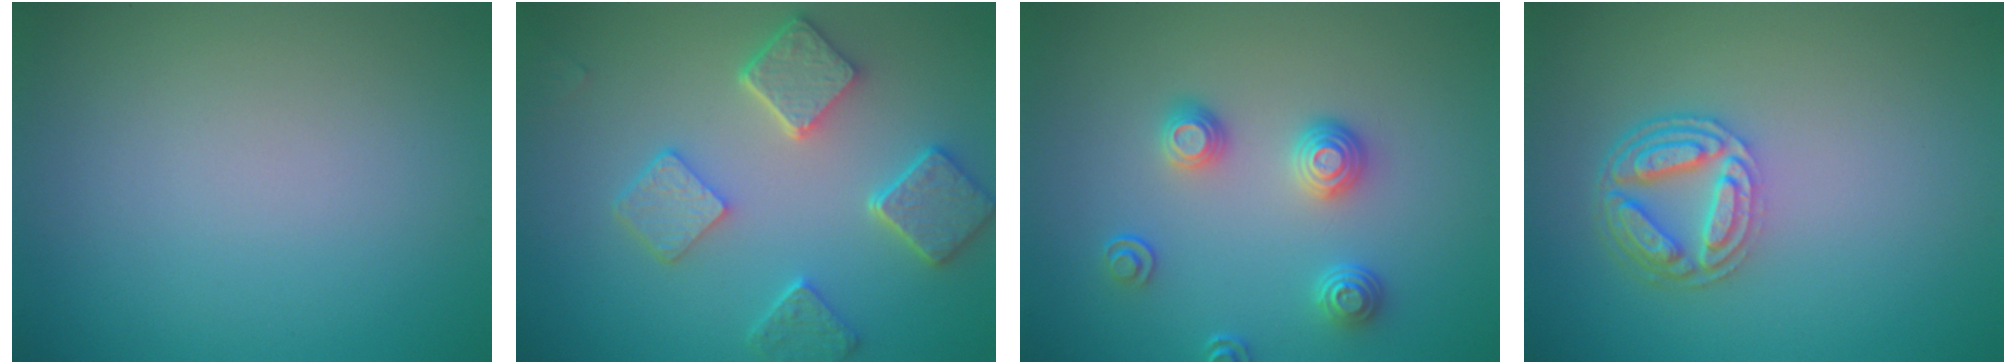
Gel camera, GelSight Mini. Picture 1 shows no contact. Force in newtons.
{"total": 5.4, "press": 4.2, "slide": 3.3}
{"total": 3.2, "press": 2.8, "slide": 1.5}
{"total": 4.7, "press": 3.6, "slide": 2.9}